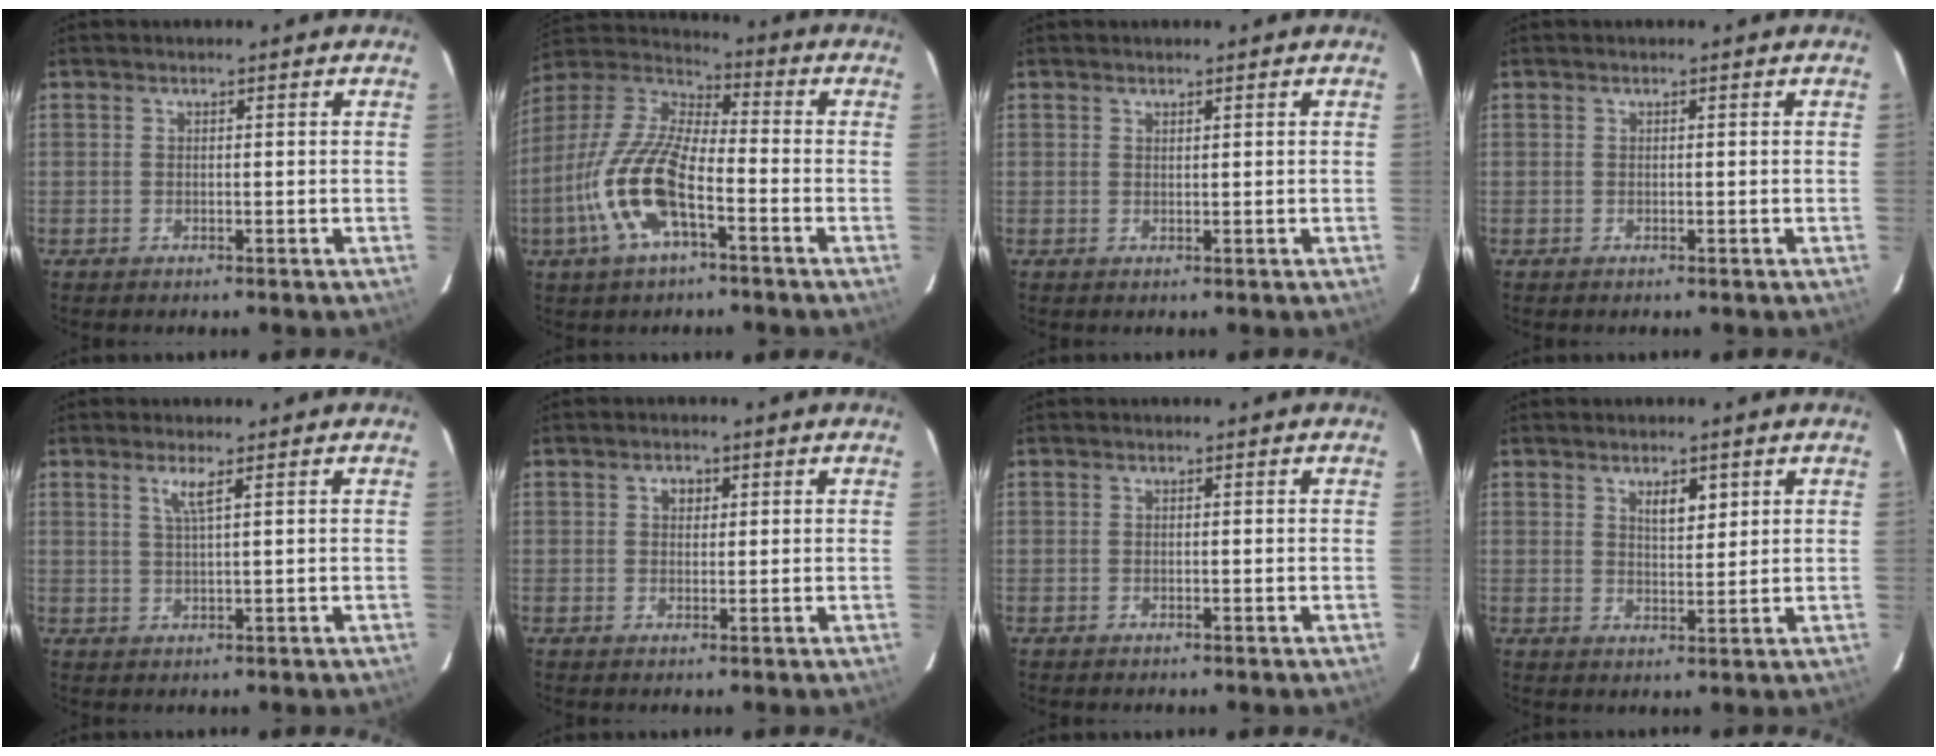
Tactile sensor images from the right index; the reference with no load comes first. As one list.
[{"total": 15.9, "force": [-6.2, 5.5, 13.6], "torque": [-0.290, -0.007, -0.127]}, {"total": 0.5, "force": [0.5, 0.0, 0.1], "torque": [-0.003, -0.003, 0.010]}, {"total": 0.0}, {"total": 2.6, "force": [1.4, -0.3, 2.2], "torque": [-0.044, -0.003, 0.027]}, {"total": 2.0, "force": [0.7, 1.6, 0.9], "torque": [-0.012, 0.008, 0.011]}, {"total": 0.0}, {"total": 3.9, "force": [2.1, 1.6, 2.8], "torque": [-0.044, 0.003, 0.037]}]